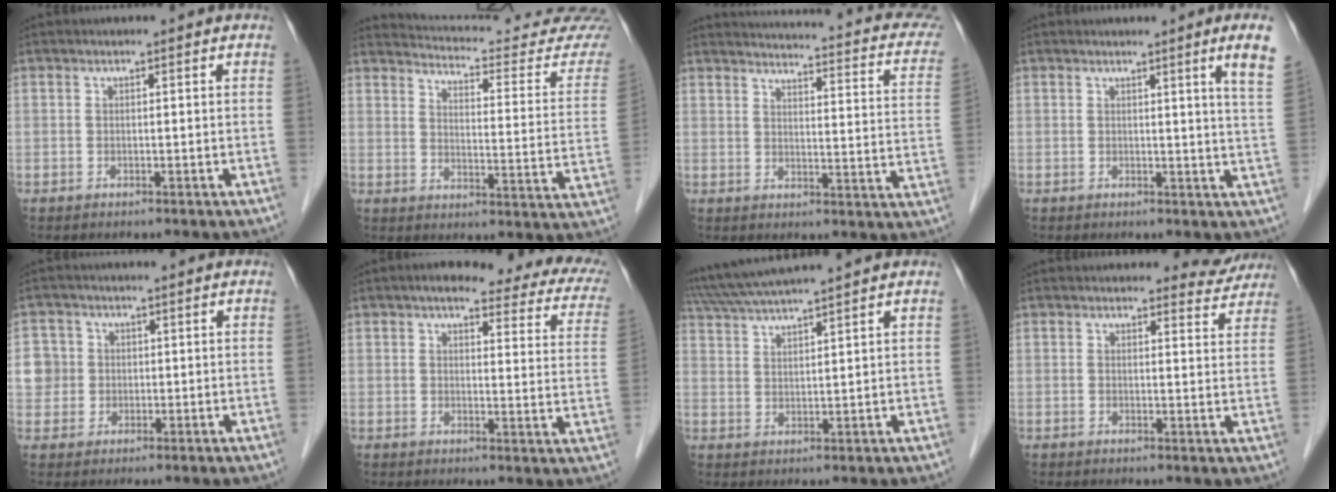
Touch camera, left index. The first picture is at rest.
{"total": 21.2, "force": [20.6, 1.4, 4.8], "torque": [-0.070, -0.114, 0.230]}
{"total": 18.7, "force": [15.9, 4.1, 9.0], "torque": [-0.106, -0.026, 0.155]}
{"total": 5.2, "force": [3.0, -1.3, 4.0], "torque": [-0.051, -0.021, 0.027]}
{"total": 3.6, "force": [0.3, 3.6, 0.2], "torque": [0.001, 0.012, 0.007]}
{"total": 18.1, "force": [13.5, 4.9, 11.0], "torque": [-0.120, 0.022, 0.136]}
{"total": 9.8, "force": [8.7, -1.2, 4.4], "torque": [-0.082, 0.027, 0.146]}
{"total": 4.0, "force": [3.9, 0.9, -0.2], "torque": [0.010, -0.017, 0.031]}